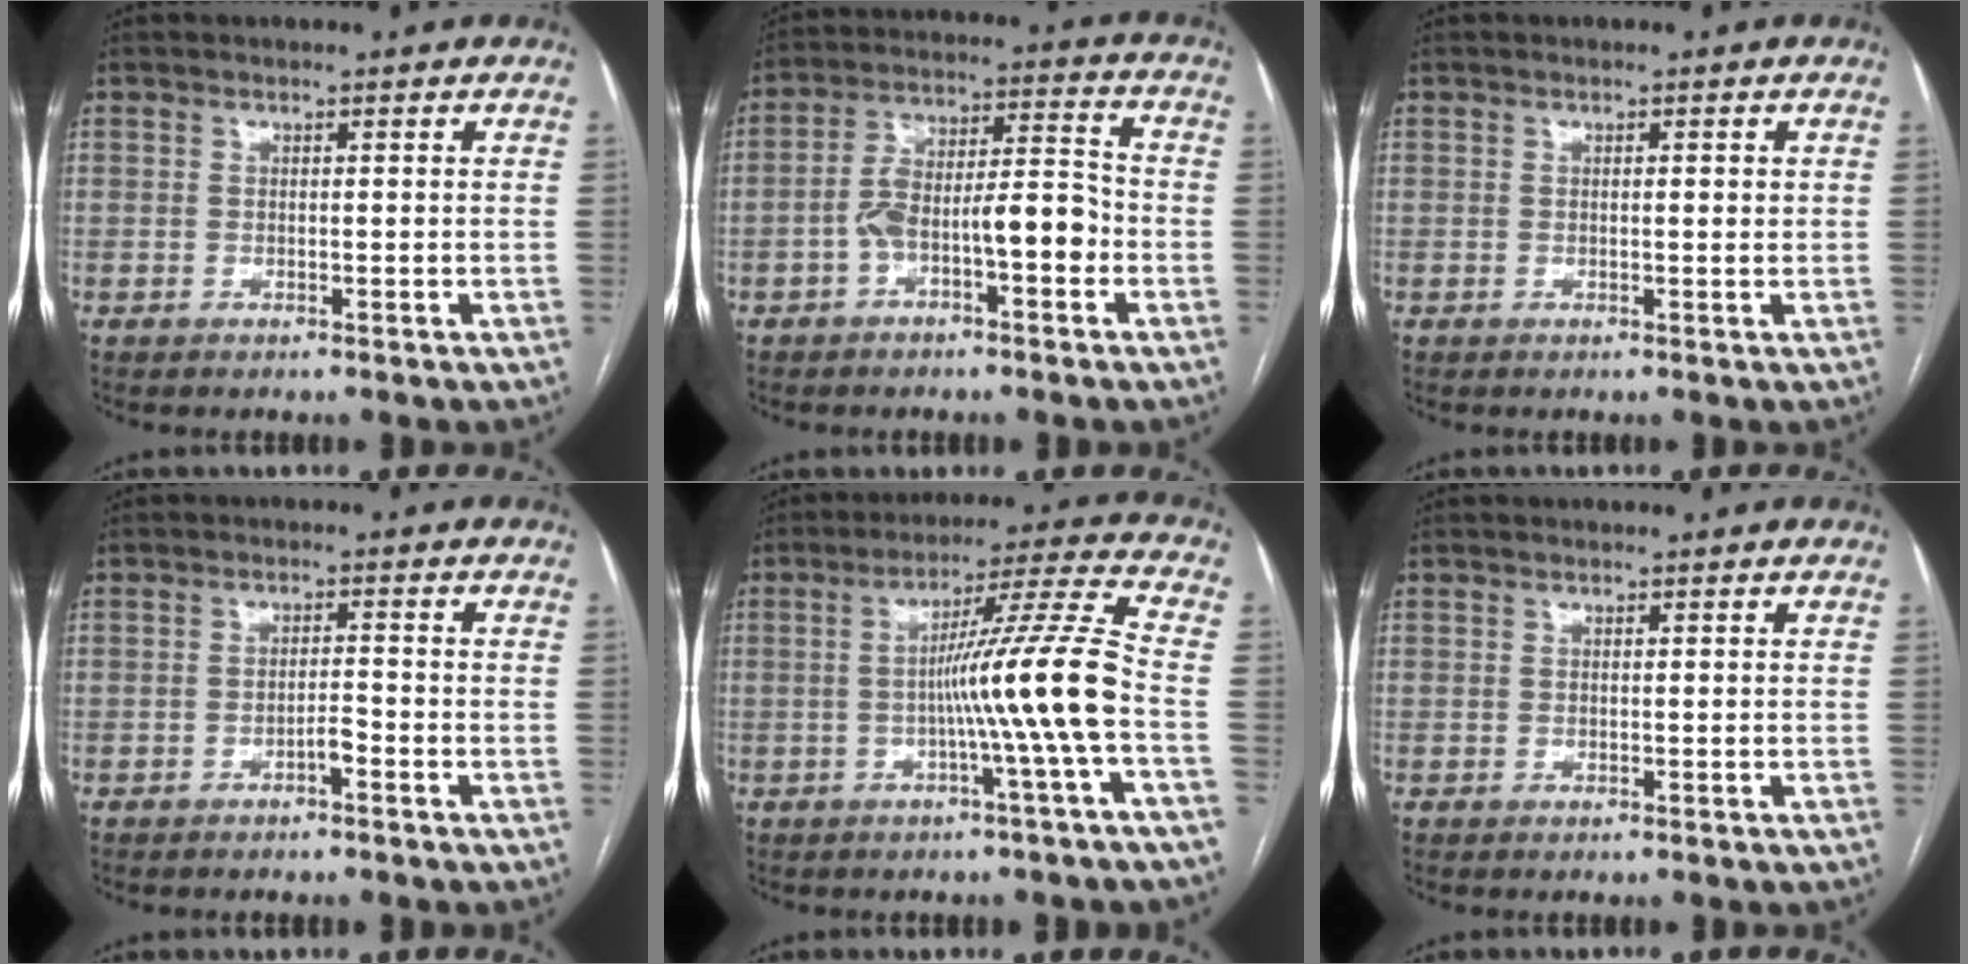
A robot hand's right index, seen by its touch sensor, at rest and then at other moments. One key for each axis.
{"total": 10.0, "fx": -3.4, "fy": 2.9, "fz": 9.0, "tx": -0.159, "ty": 0.036, "tz": -0.054}
{"total": 1.0, "fx": 0.3, "fy": 0.3, "fz": 0.9, "tx": -0.016, "ty": 0.001, "tz": 0.004}
{"total": 1.8, "fx": -1.2, "fy": 0.3, "fz": 1.4, "tx": -0.021, "ty": 0.002, "tz": -0.020}
{"total": 11.8, "fx": -2.5, "fy": -2.7, "fz": 11.2, "tx": -0.181, "ty": 0.009, "tz": -0.042}
{"total": 0.0}